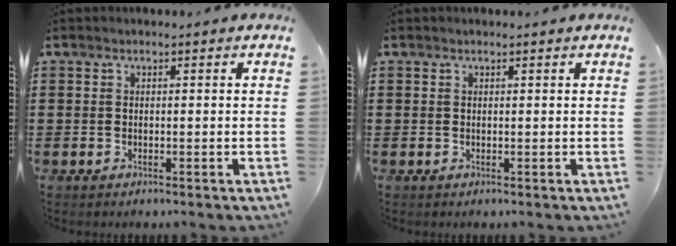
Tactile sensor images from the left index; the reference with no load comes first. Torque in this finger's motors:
{"motor_torque": [-0.53, 0.91, 0.00, -0.01]}